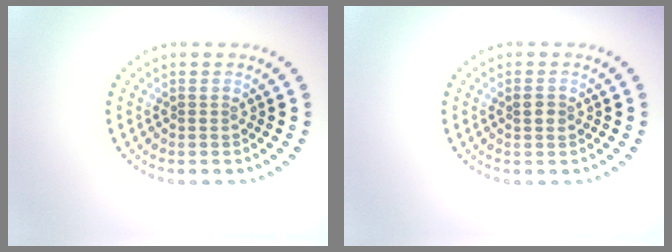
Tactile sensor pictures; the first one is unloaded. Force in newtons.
{"total": 1.2, "press": 1.2, "slide": 0.1}